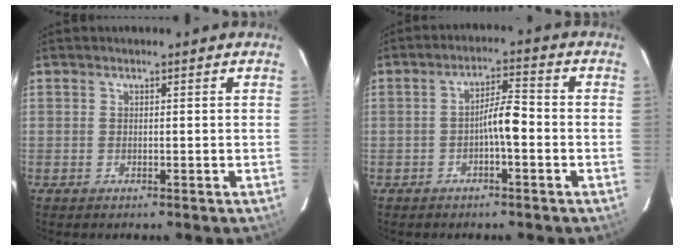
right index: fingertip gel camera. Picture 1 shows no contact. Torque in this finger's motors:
{"motor_torque": [0.76, 0.05, 0.35, 0.09]}